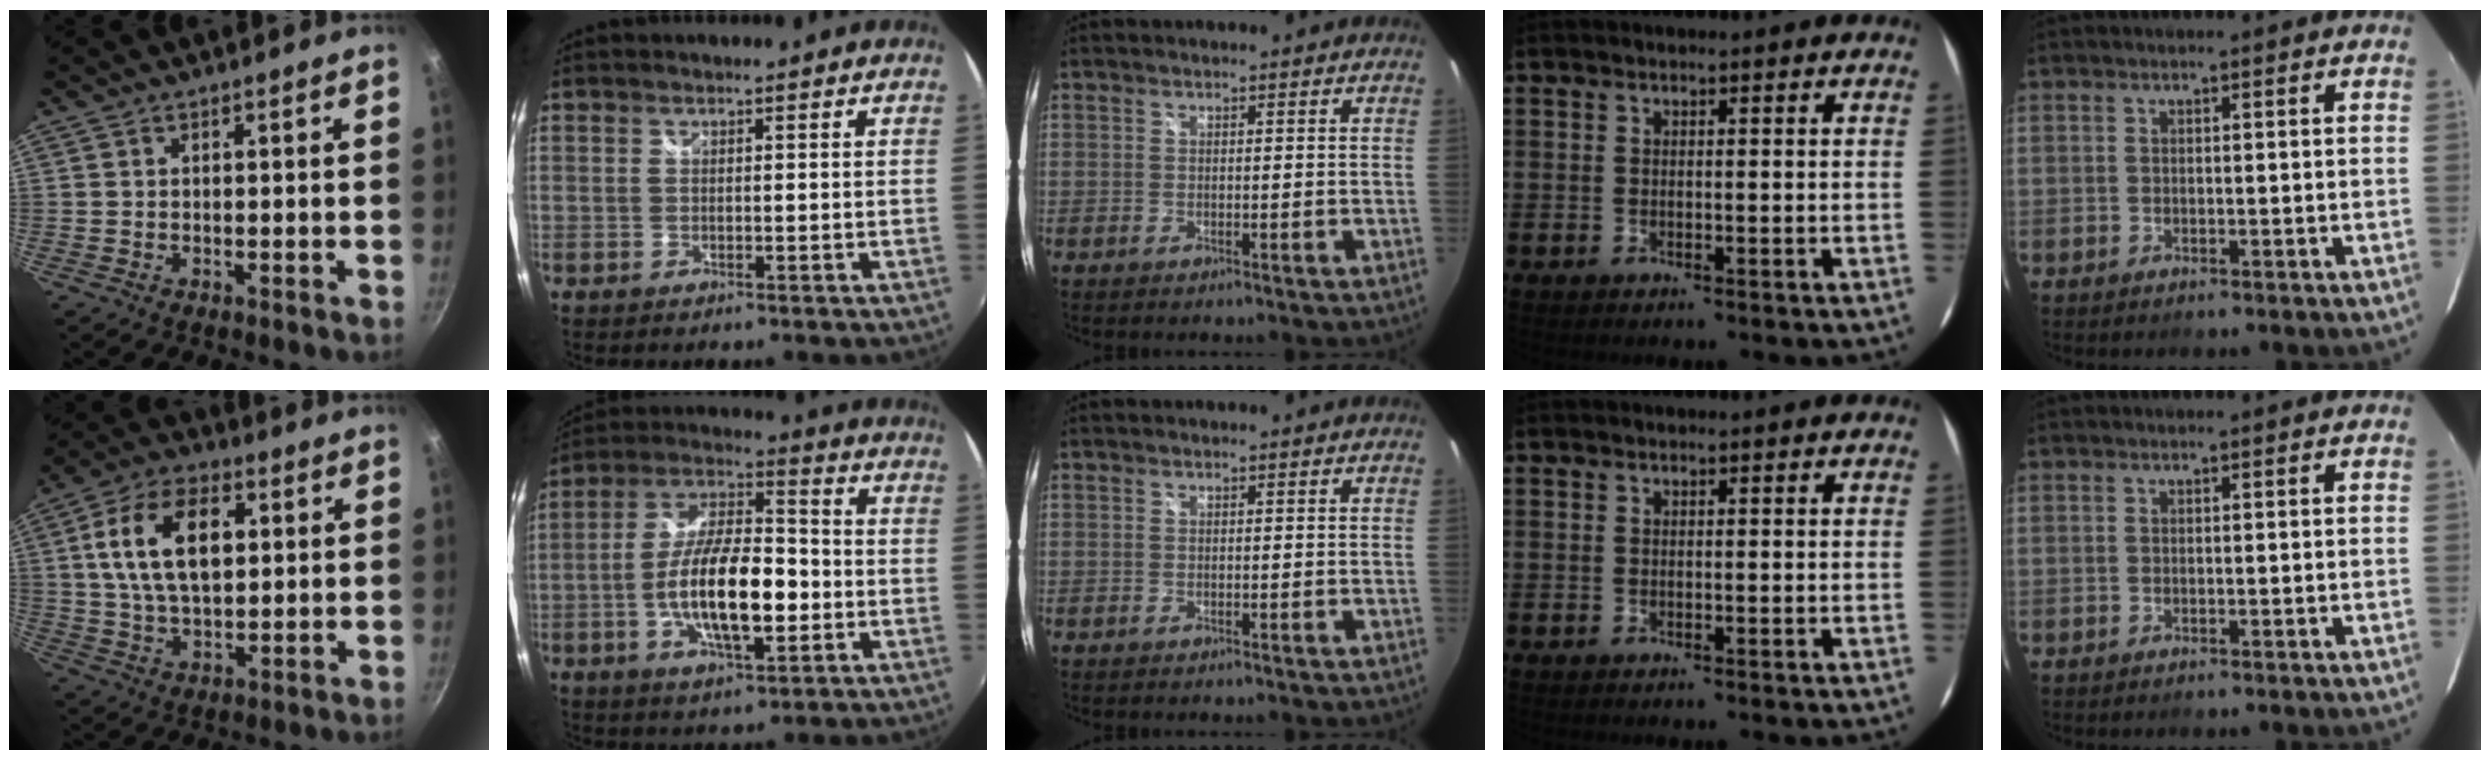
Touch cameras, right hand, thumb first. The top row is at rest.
{"thumb": {"total": 15.4, "force": [3.3, 9.1, 12.0], "torque": [-0.197, 0.006, 0.054]}, "index": {"total": 16.1, "force": [-3.7, 5.8, 14.5], "torque": [-0.276, 0.005, -0.066]}}